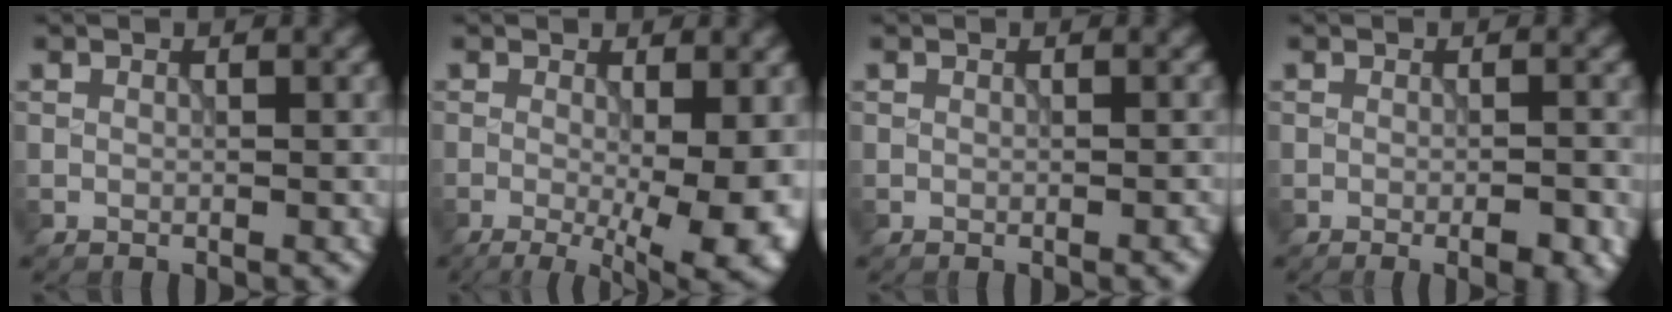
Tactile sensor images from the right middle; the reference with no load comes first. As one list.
[{"total": 9.6, "force": [-1.8, 3.3, 8.9], "torque": [-0.112, -0.016, -0.021]}, {"total": 0.7, "force": [-0.3, 0.1, 0.6], "torque": [-0.005, 0.001, -0.004]}, {"total": 2.9, "force": [-1.3, 0.7, 2.5], "torque": [-0.036, -0.004, -0.016]}]